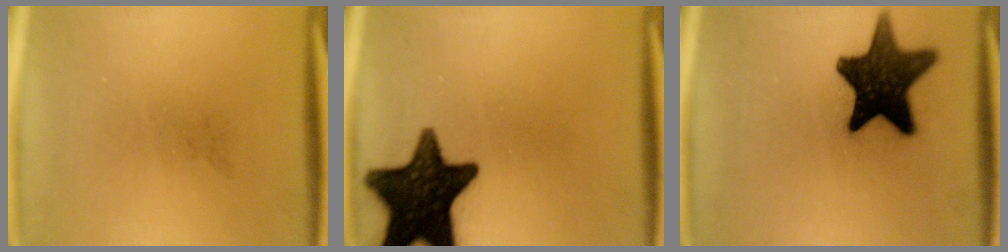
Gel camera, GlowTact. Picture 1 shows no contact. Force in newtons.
{"total": 17.6}
{"total": 15.8}